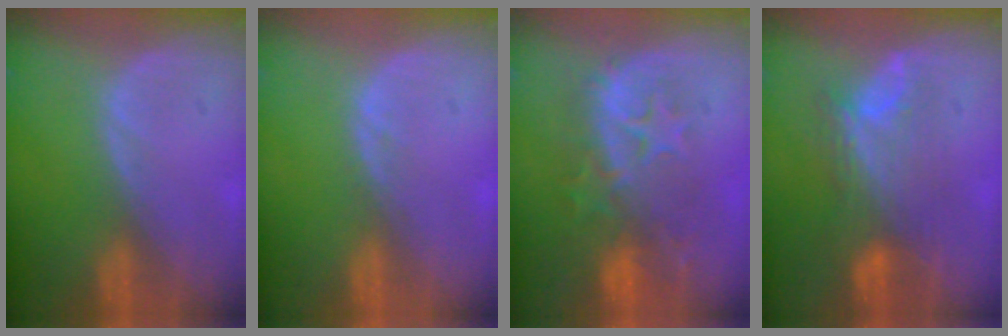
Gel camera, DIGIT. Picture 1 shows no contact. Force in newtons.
{"total": 0.6, "press": 0.6, "slide": 0.1}
{"total": 9.7, "press": 9.1, "slide": 3.2}
{"total": 7.8, "press": 7.4, "slide": 2.7}